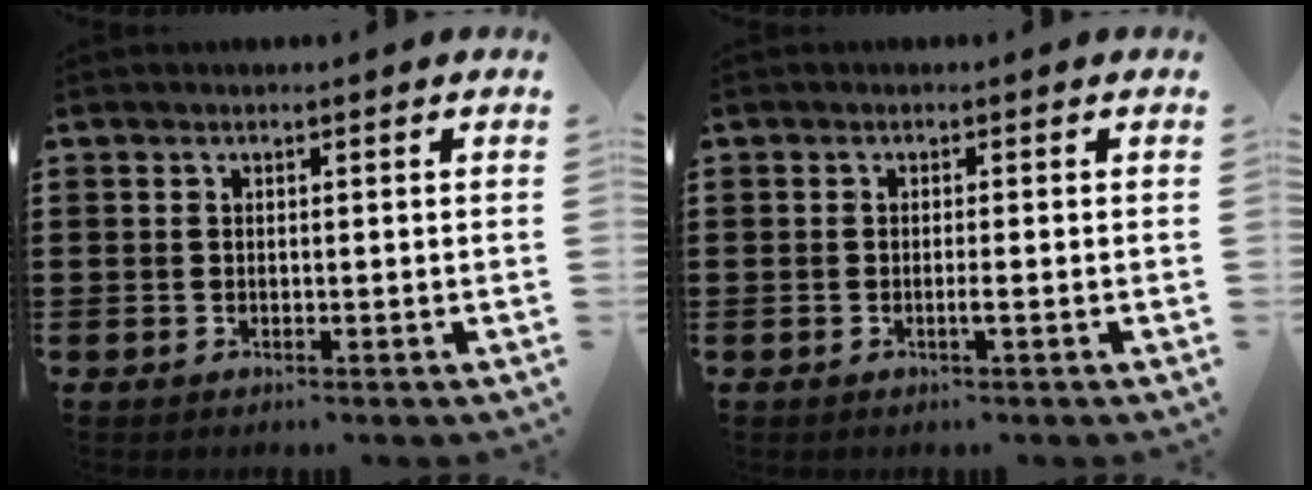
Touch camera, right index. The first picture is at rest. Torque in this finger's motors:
{"motor_torque": [0.12, 0.58, 0.05, 0.00]}